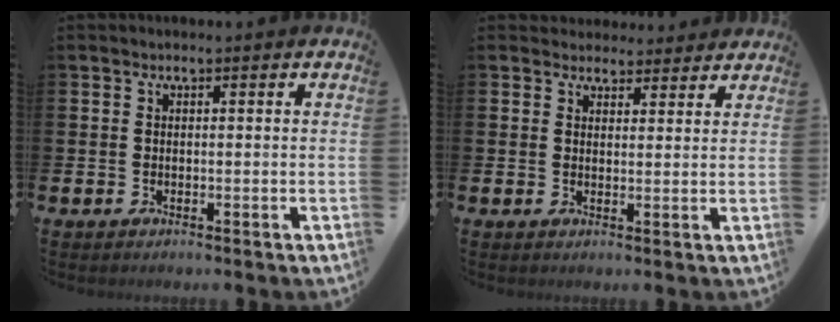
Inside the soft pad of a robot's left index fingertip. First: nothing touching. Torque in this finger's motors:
{"motor_torque": [1.06, -1.08, 0.28, 0.00]}